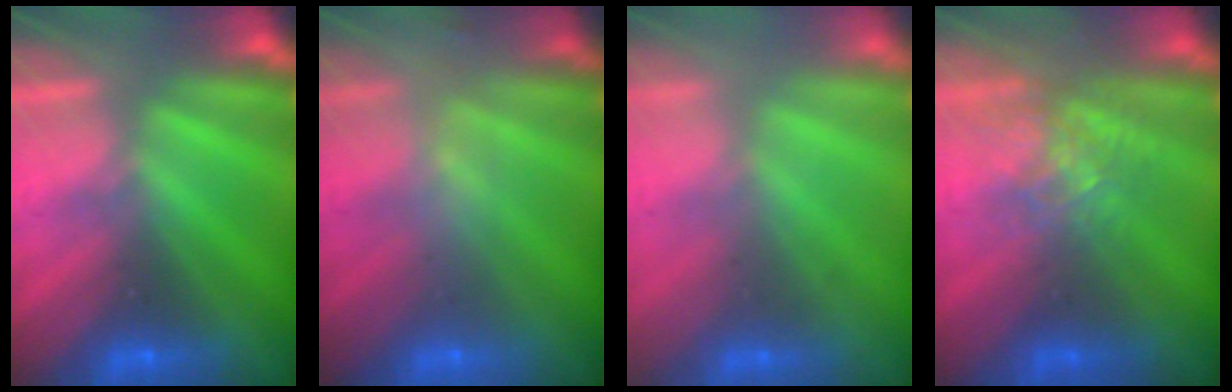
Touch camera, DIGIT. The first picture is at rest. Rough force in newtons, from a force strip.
{"total": 2.3}
{"total": 2.2}
{"total": 2.7}